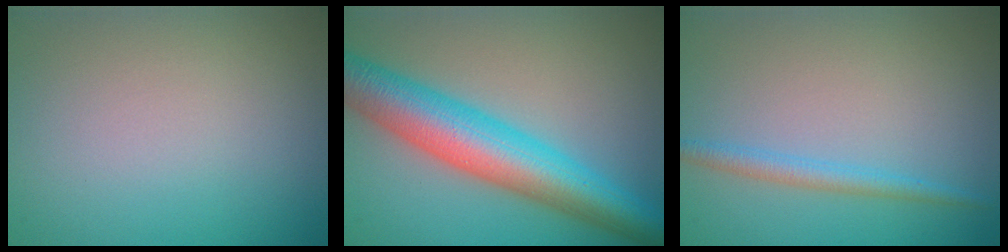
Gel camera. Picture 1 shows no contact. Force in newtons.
{"total": 8.6, "press": 8.6, "slide": 0.2}
{"total": 1.9, "press": 1.9, "slide": 0.1}